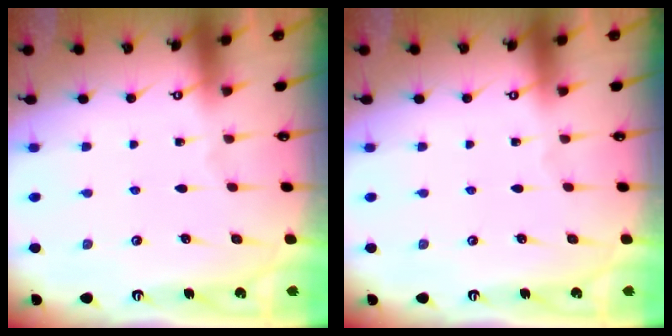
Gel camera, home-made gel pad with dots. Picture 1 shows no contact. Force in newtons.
{"total": 0.0}